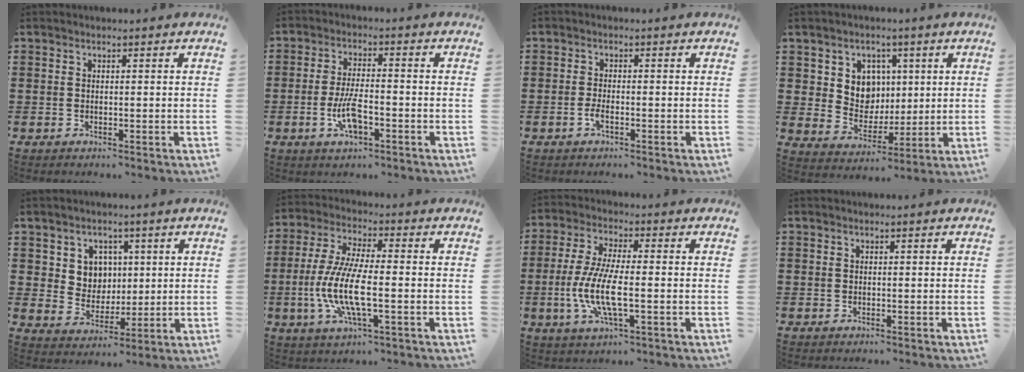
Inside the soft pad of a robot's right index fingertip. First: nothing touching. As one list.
[{"total": 6.5, "force": [-2.2, 2.2, 5.7], "torque": [-0.129, -0.007, -0.045]}, {"total": 1.9, "force": [-0.9, 0.4, 1.6], "torque": [-0.037, -0.003, -0.018]}, {"total": 7.0, "force": [2.2, 6.2, 2.4], "torque": [-0.062, 0.005, 0.038]}, {"total": 5.7, "force": [2.2, 5.1, 1.2], "torque": [-0.044, 0.007, 0.037]}, {"total": 9.9, "force": [-2.7, 2.6, 9.1], "torque": [-0.215, -0.018, -0.060]}, {"total": 8.5, "force": [-2.3, 2.3, 7.9], "torque": [-0.182, -0.016, -0.051]}, {"total": 0.0}]